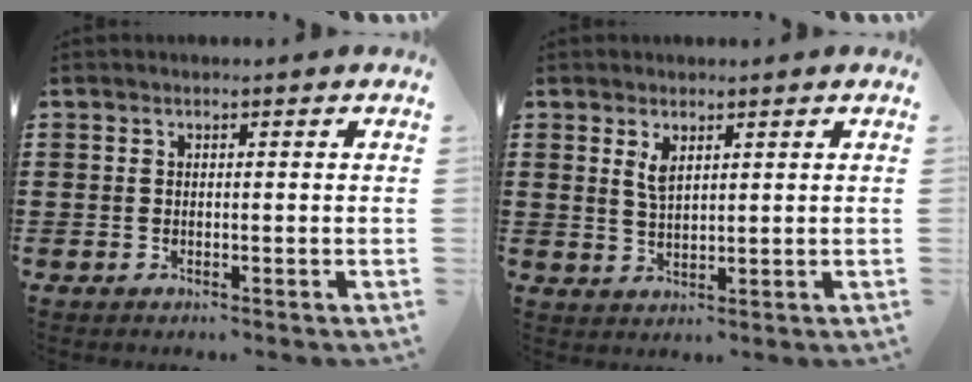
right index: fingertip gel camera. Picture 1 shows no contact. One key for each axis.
{"total": 2.8, "fx": 1.5, "fy": 1.1, "fz": 2.0, "tx": -0.045, "ty": 0.003, "tz": 0.027}